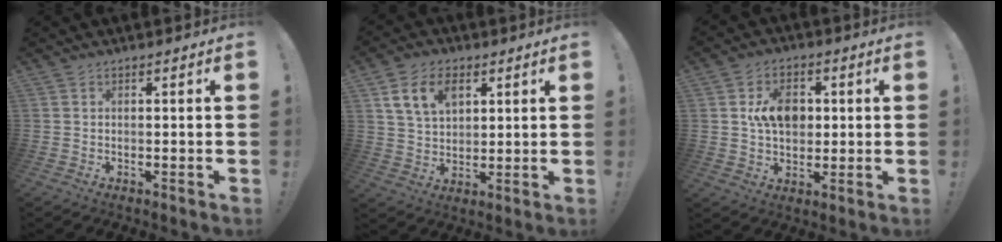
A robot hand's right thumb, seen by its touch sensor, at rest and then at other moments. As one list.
[{"total": 11.1, "force": [5.0, 7.2, 6.7], "torque": [-0.102, -0.008, 0.095]}, {"total": 9.9, "force": [1.7, 7.4, 6.3], "torque": [-0.104, 0.007, 0.033]}]